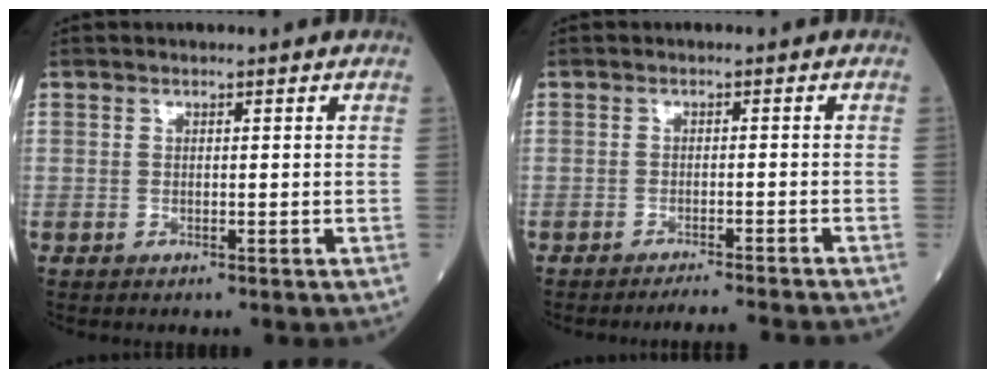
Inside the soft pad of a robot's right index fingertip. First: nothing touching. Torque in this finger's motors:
{"motor_torque": [-0.29, -0.28, 0.07, 0.00]}